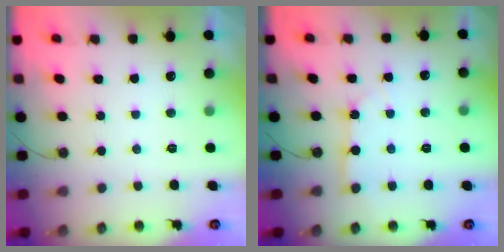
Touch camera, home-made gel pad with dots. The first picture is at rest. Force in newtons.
{"total": 3.2, "press": 3.2, "slide": 0.5}